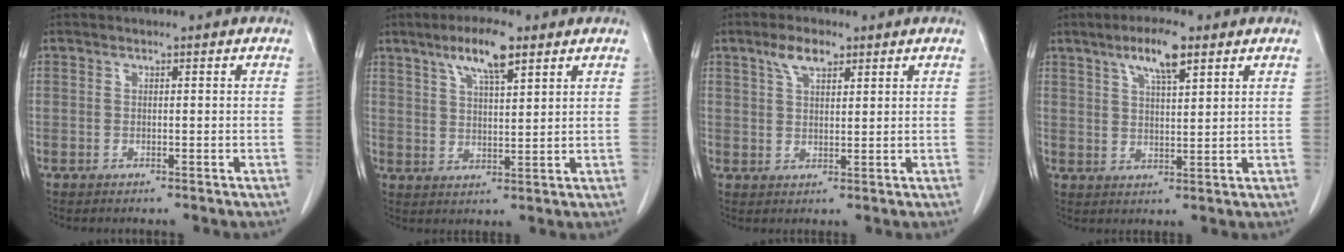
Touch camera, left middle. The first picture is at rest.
{"total": 7.5, "force": [4.7, 1.4, 5.7], "torque": [-0.108, 0.006, 0.083]}
{"total": 4.3, "force": [2.8, 1.7, 2.9], "torque": [-0.060, 0.008, 0.054]}
{"total": 6.7, "force": [4.1, 1.2, 5.1], "torque": [-0.096, 0.004, 0.070]}